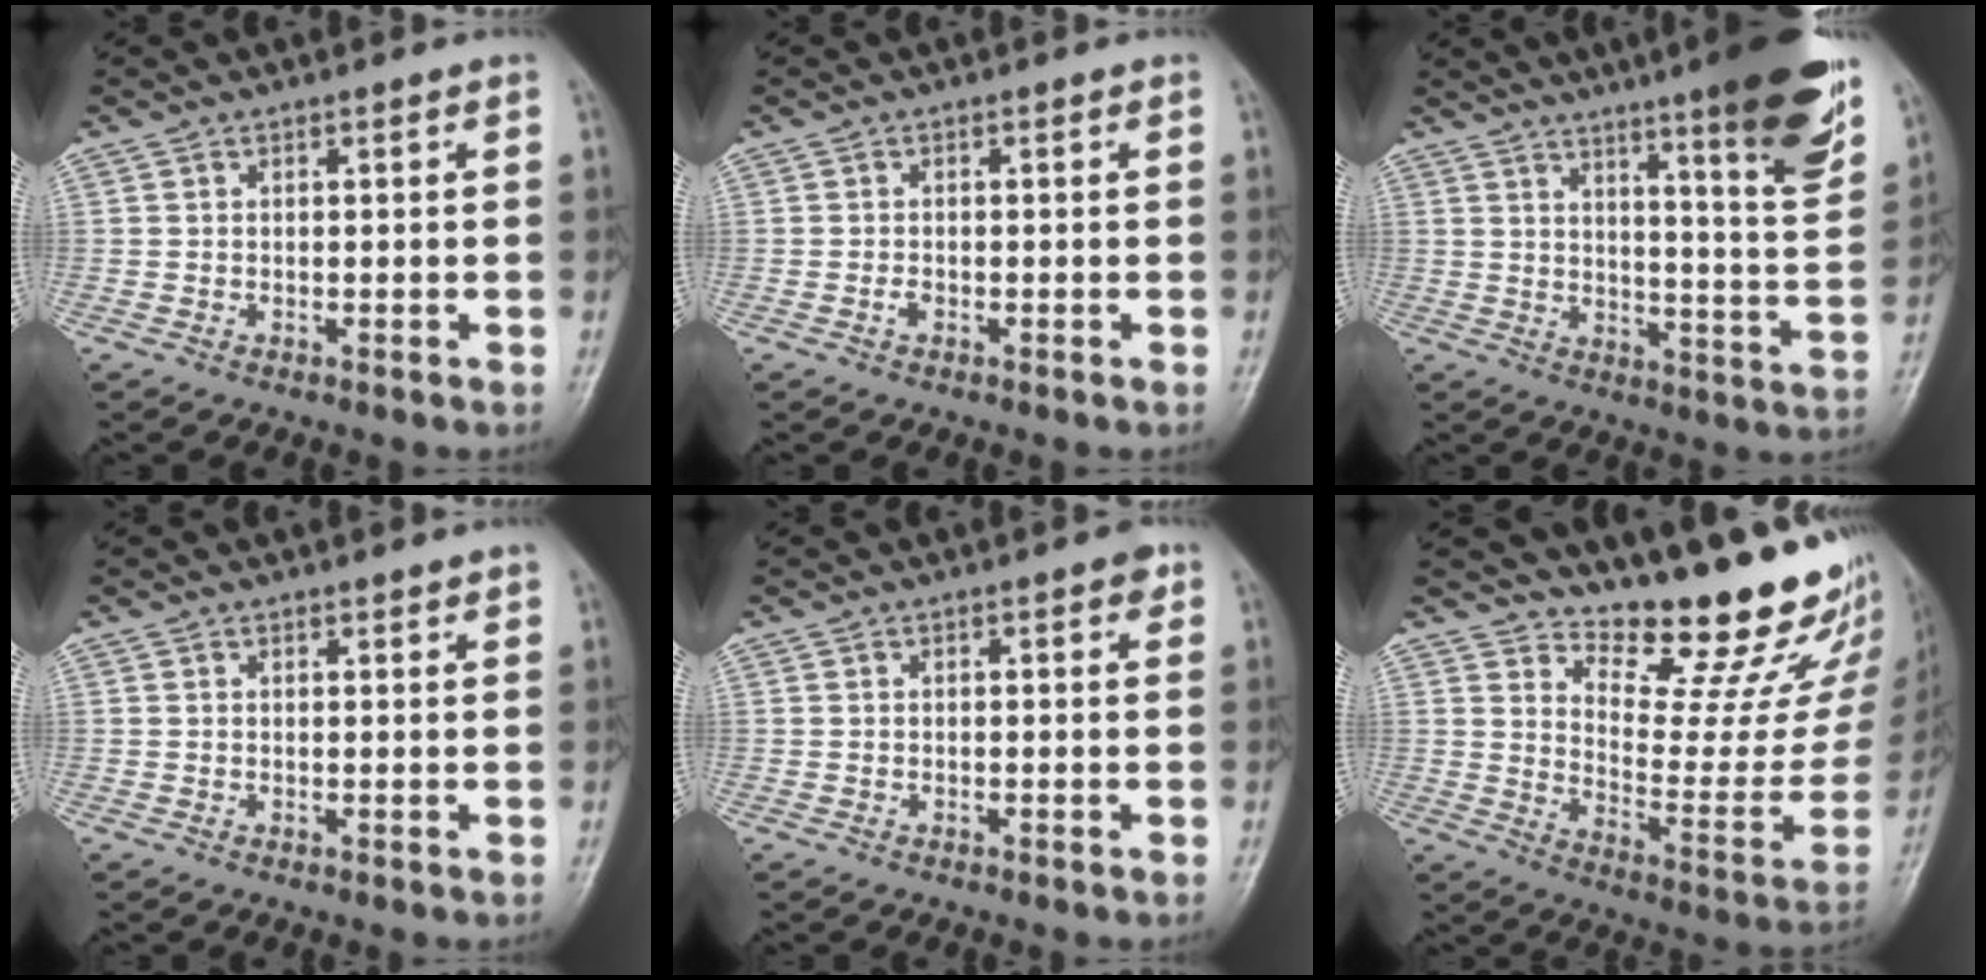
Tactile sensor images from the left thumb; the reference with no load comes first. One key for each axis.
{"total": 0.9, "fx": -0.4, "fy": 0.6, "fz": 0.6, "tx": -0.008, "ty": 0.001, "tz": -0.008}
{"total": 18.5, "fx": 11.7, "fy": 2.2, "fz": 14.2, "tx": -0.171, "ty": -0.064, "tz": 0.161}
{"total": 1.2, "fx": 1.1, "fy": 0.3, "fz": 0.4, "tx": 0.001, "ty": -0.004, "tz": 0.015}
{"total": 1.5, "fx": 0.8, "fy": 0.7, "fz": 1.0, "tx": -0.005, "ty": 0.000, "tz": 0.006}
{"total": 20.1, "fx": 17.5, "fy": 5.3, "fz": 8.4, "tx": -0.066, "ty": -0.161, "tz": 0.236}